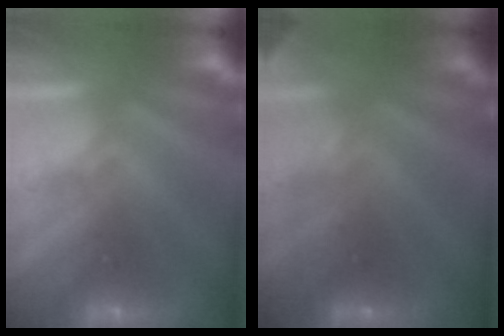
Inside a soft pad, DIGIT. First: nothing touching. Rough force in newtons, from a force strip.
{"total": 2.8}